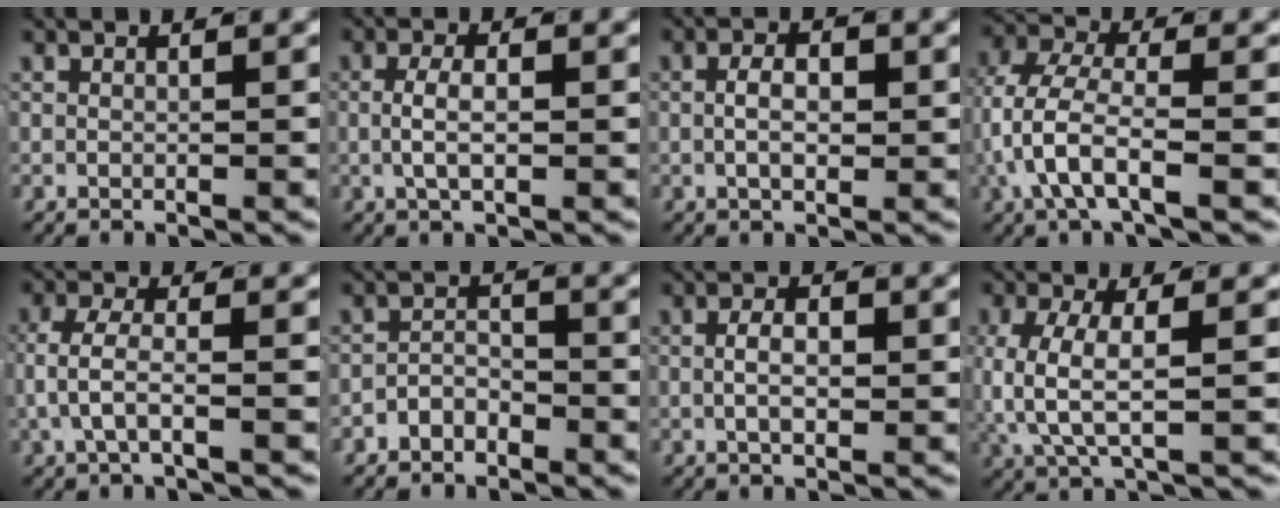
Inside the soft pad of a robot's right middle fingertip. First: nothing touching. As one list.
[{"total": 2.5, "force": [-0.2, 0.8, 2.4], "torque": [-0.044, -0.001, -0.003]}, {"total": 2.7, "force": [-0.2, 1.2, 2.5], "torque": [-0.027, -0.001, -0.006]}, {"total": 6.1, "force": [-1.1, 3.5, 4.8], "torque": [-0.119, -0.027, -0.010]}, {"total": 3.5, "force": [-0.7, 1.7, 3.0], "torque": [-0.068, -0.006, -0.011]}, {"total": 2.4, "force": [-1.9, 1.4, 0.4], "torque": [0.001, -0.002, -0.039]}, {"total": 2.6, "force": [-0.2, 1.0, 2.3], "torque": [-0.027, -0.001, -0.005]}, {"total": 5.0, "force": [-0.3, 2.5, 4.4], "torque": [-0.105, -0.017, 0.005]}]